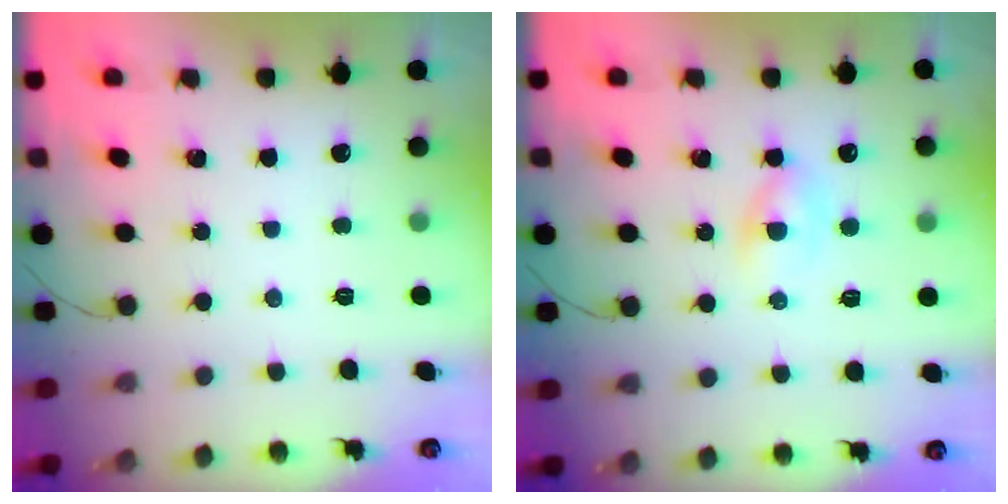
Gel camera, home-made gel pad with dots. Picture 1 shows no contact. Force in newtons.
{"total": 3.5, "press": 3.4, "slide": 0.9}